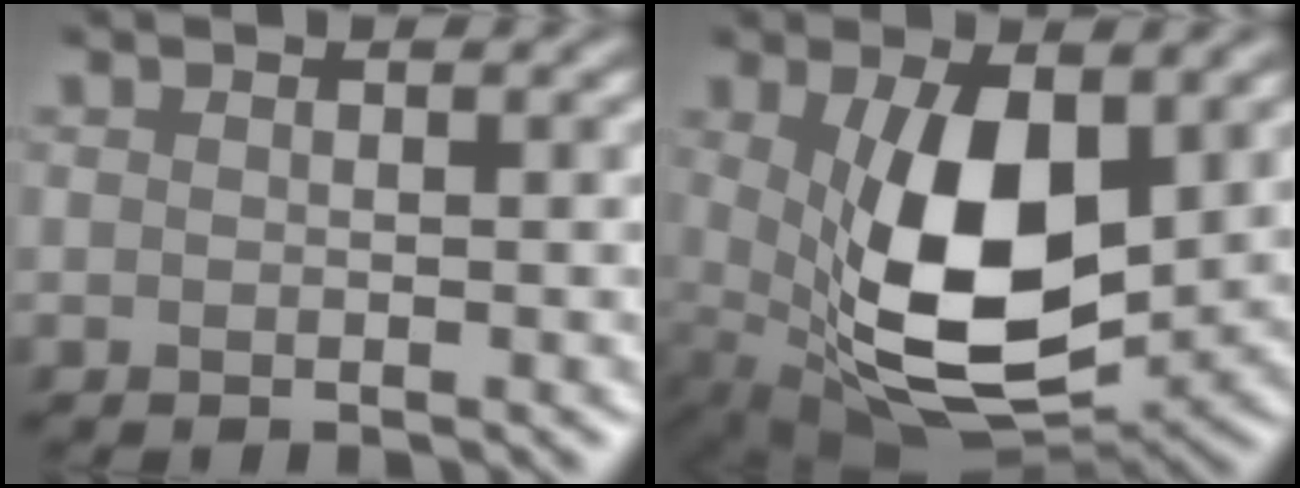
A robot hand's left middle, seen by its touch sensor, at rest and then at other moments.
{"total": 9.7, "force": [1.0, 4.8, 8.4], "torque": [-0.161, -0.010, 0.035]}